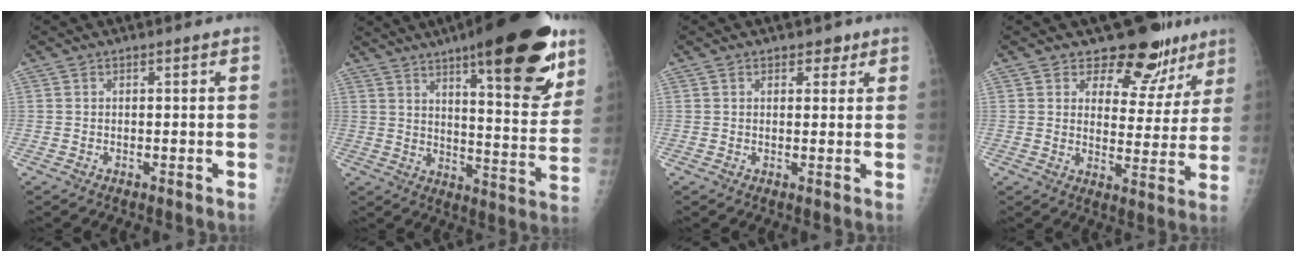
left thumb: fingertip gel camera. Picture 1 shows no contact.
{"total": 24.1, "force": [14.4, 6.2, 18.4], "torque": [-0.229, -0.062, 0.208]}
{"total": 2.3, "force": [1.4, 1.5, 0.9], "torque": [0.006, -0.006, 0.016]}
{"total": 12.5, "force": [9.6, 7.0, 3.6], "torque": [0.005, -0.063, 0.115]}